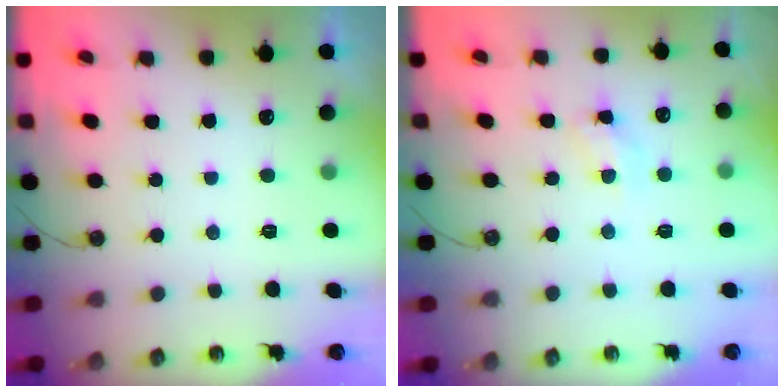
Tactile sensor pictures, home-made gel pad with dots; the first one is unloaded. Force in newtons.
{"total": 4.5, "press": 4.4, "slide": 0.2}